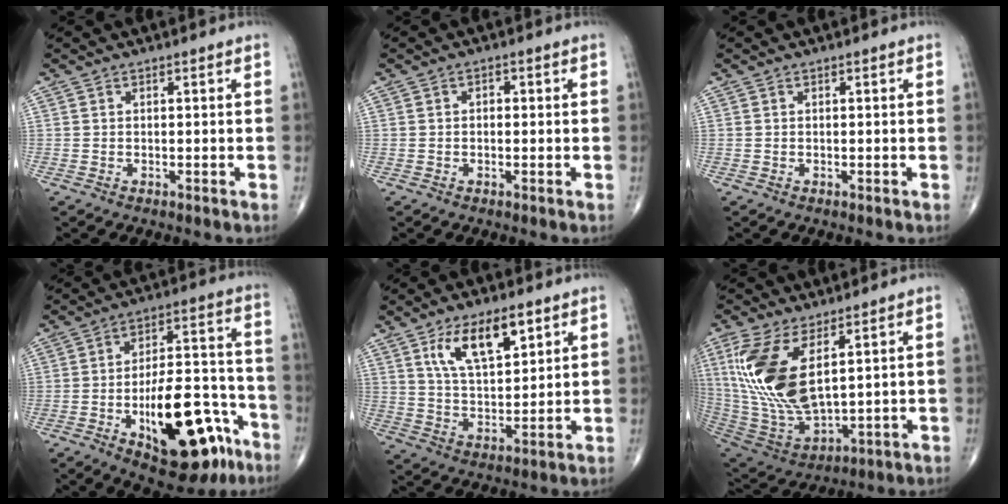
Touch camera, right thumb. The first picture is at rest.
{"total": 0.9, "force": [0.1, 0.6, 0.6], "torque": [-0.007, 0.006, -0.002]}
{"total": 0.0}
{"total": 22.2, "force": [-9.6, 9.7, 17.5], "torque": [-0.230, 0.060, -0.127]}
{"total": 12.0, "force": [5.9, 5.2, 9.0], "torque": [-0.141, -0.025, 0.116]}
{"total": 17.6, "force": [5.8, 7.8, 14.7], "torque": [-0.311, -0.028, 0.128]}